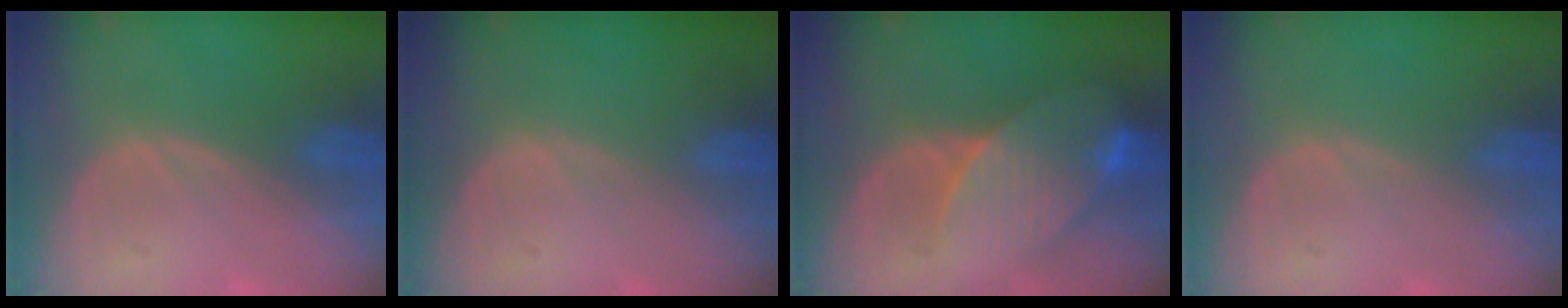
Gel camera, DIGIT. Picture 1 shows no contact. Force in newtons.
{"total": 0.0}
{"total": 8.2, "press": 7.6, "slide": 3.1}
{"total": 0.0}